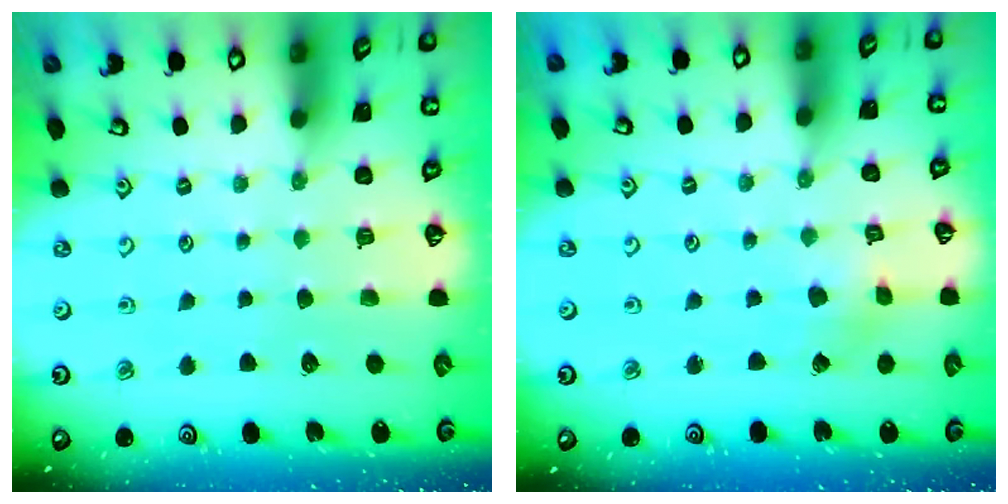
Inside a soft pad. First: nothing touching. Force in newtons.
{"total": 2.0, "press": 2.0, "slide": 0.1}